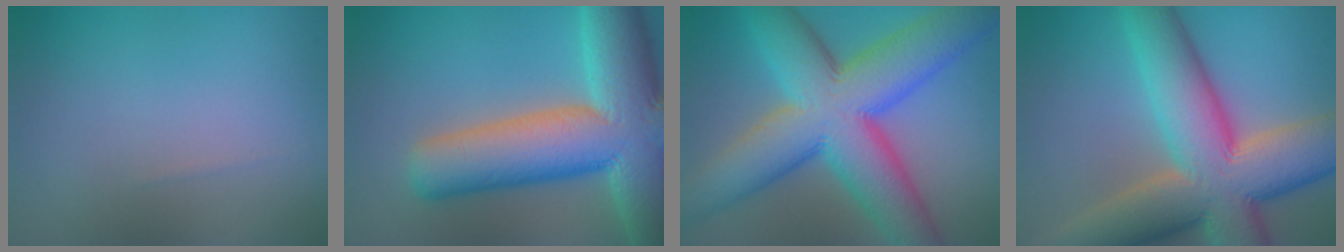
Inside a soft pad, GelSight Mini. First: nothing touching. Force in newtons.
{"total": 15.0, "press": 14.9, "slide": 1.1}
{"total": 13.9, "press": 13.9, "slide": 0.3}
{"total": 14.4, "press": 14.3, "slide": 1.2}